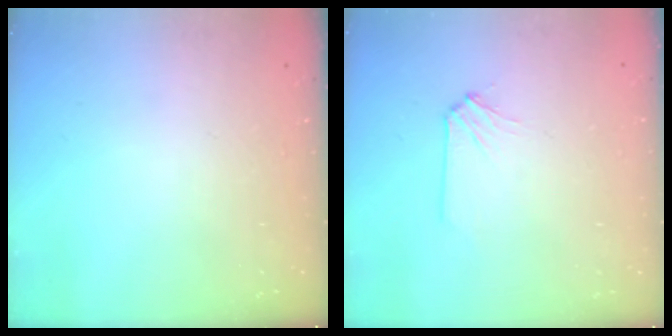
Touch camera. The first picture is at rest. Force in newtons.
{"total": 1.7, "press": 1.6, "slide": 0.3}